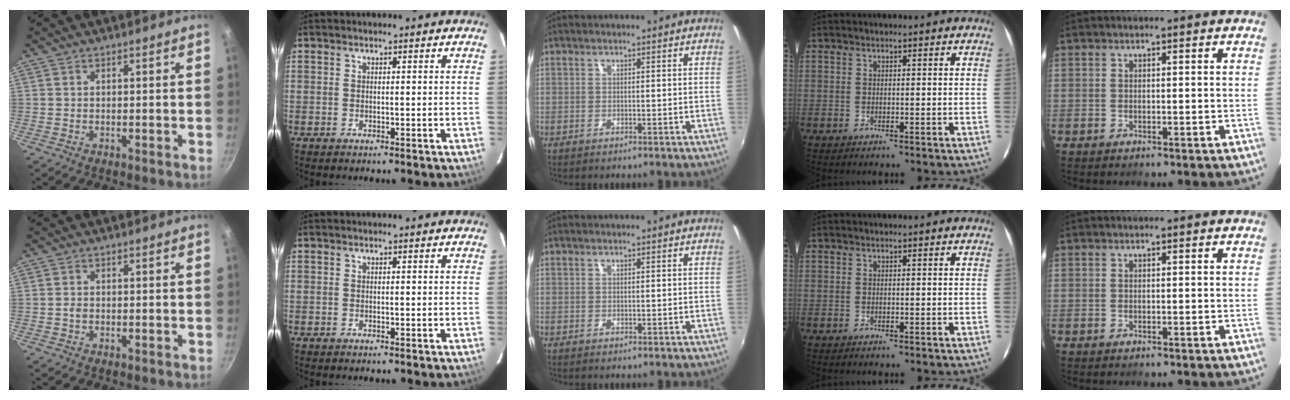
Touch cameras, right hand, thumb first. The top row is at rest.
{"thumb": {"total": 1.1, "force": [-0.3, 0.8, 0.8], "torque": [-0.015, 0.002, -0.006]}}